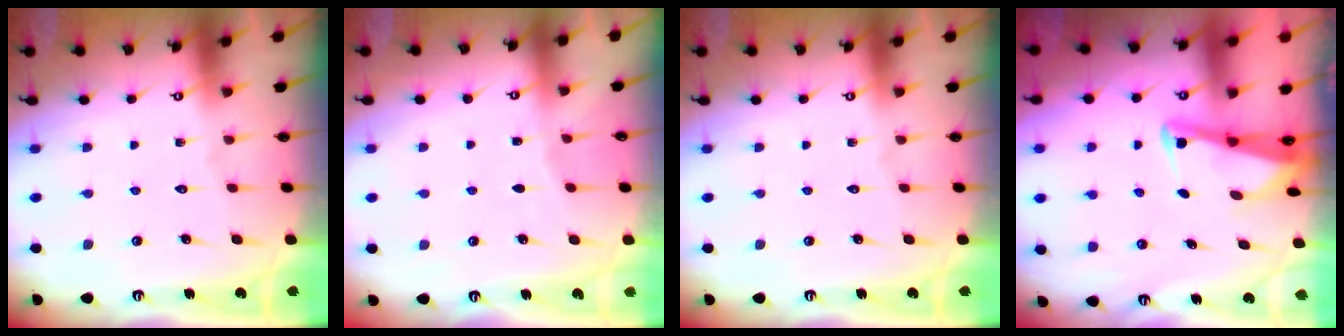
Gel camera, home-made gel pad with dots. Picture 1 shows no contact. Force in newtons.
{"total": 2.2, "press": 2.2, "slide": 0.3}
{"total": 0.0}
{"total": 2.5, "press": 2.5, "slide": 0.2}